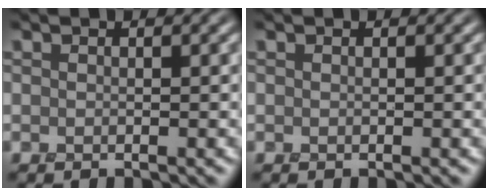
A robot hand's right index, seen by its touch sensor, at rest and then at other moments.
{"total": 0.0}